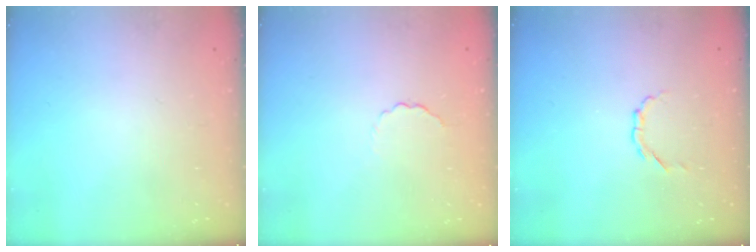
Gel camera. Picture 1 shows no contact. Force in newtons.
{"total": 2.6, "press": 2.4, "slide": 0.9}
{"total": 2.7, "press": 2.5, "slide": 1.0}